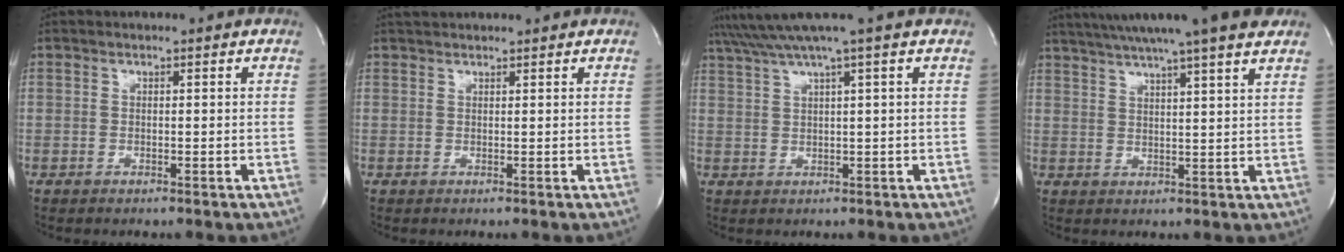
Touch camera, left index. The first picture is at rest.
{"total": 2.9, "force": [2.7, 0.3, 0.8], "torque": [-0.011, 0.031, 0.046]}
{"total": 5.5, "force": [4.2, -2.2, 2.9], "torque": [-0.057, 0.022, 0.080]}
{"total": 16.6, "force": [13.9, -0.6, 9.1], "torque": [-0.154, 0.019, 0.188]}